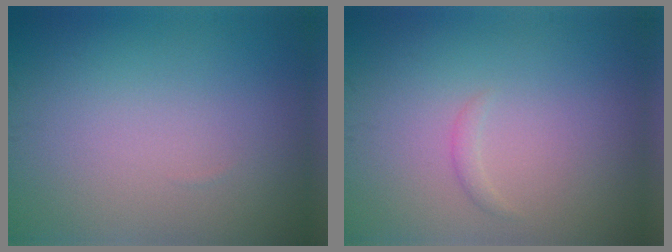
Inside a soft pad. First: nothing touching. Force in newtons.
{"total": 0.7, "press": 0.7, "slide": 0.0}